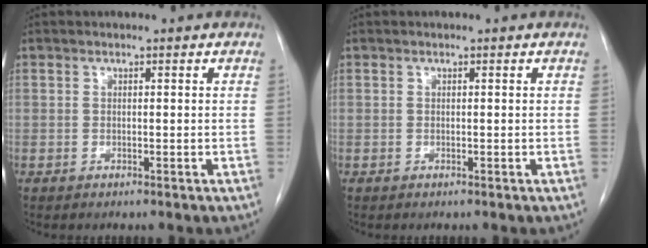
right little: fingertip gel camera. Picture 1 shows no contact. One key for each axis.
{"total": 0.0}